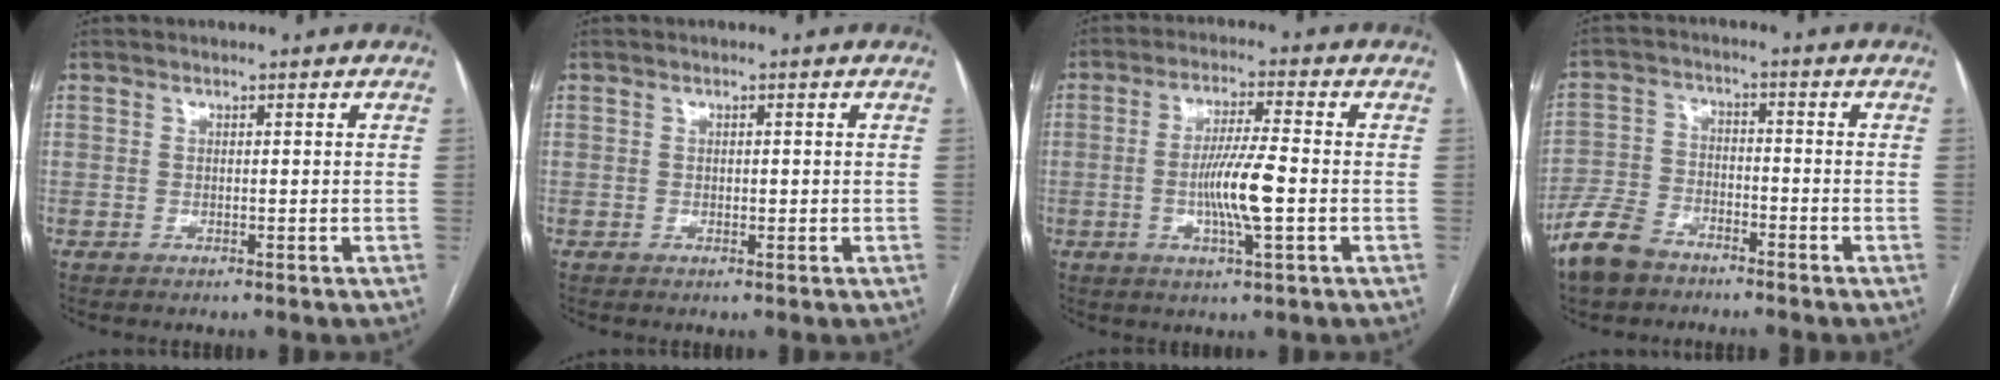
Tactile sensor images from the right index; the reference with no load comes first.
{"total": 0.6, "force": [0.0, 0.4, 0.5], "torque": [-0.005, 0.000, 0.000]}
{"total": 8.1, "force": [-1.5, 0.3, 8.0], "torque": [-0.152, -0.005, -0.030]}
{"total": 7.9, "force": [-5.9, 4.1, 3.3], "torque": [-0.086, -0.004, -0.114]}